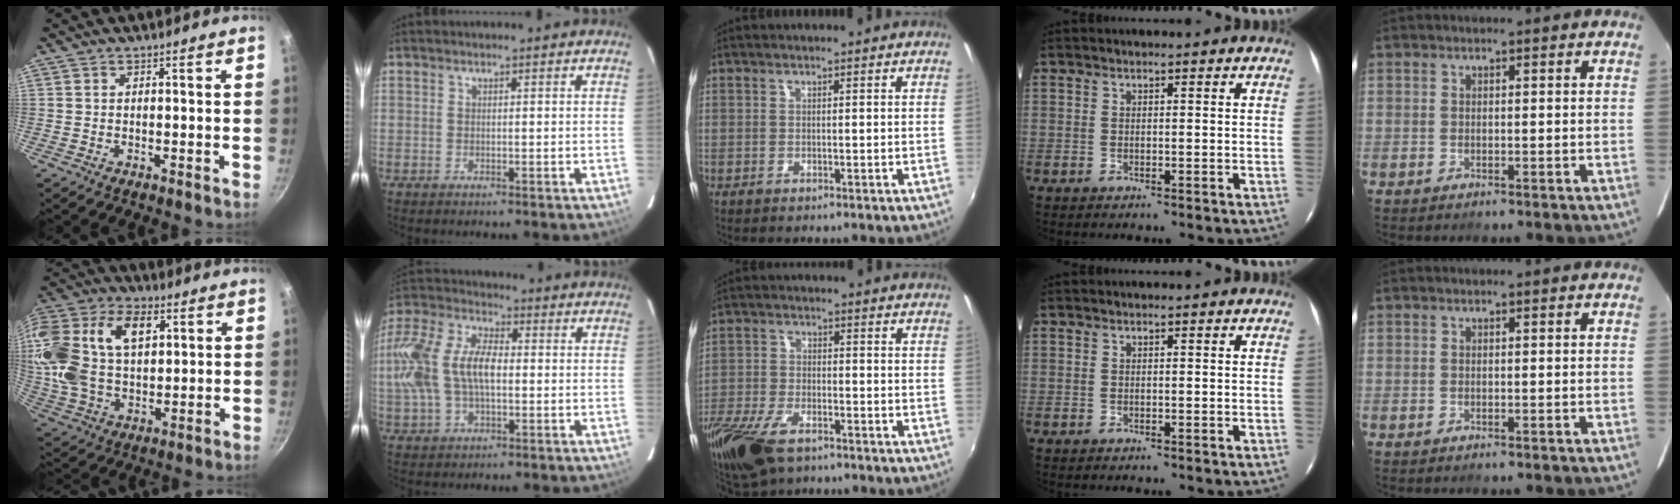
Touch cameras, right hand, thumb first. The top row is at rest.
{"thumb": {"total": 21.8, "force": [6.0, 13.6, 15.9], "torque": [-0.324, 0.010, 0.105]}, "index": {"total": 16.6, "force": [-0.4, 9.6, 13.6], "torque": [-0.291, 0.020, -0.006]}, "middle": {"total": 13.2, "force": [-8.7, 5.9, 8.0], "torque": [-0.196, -0.039, -0.169]}}